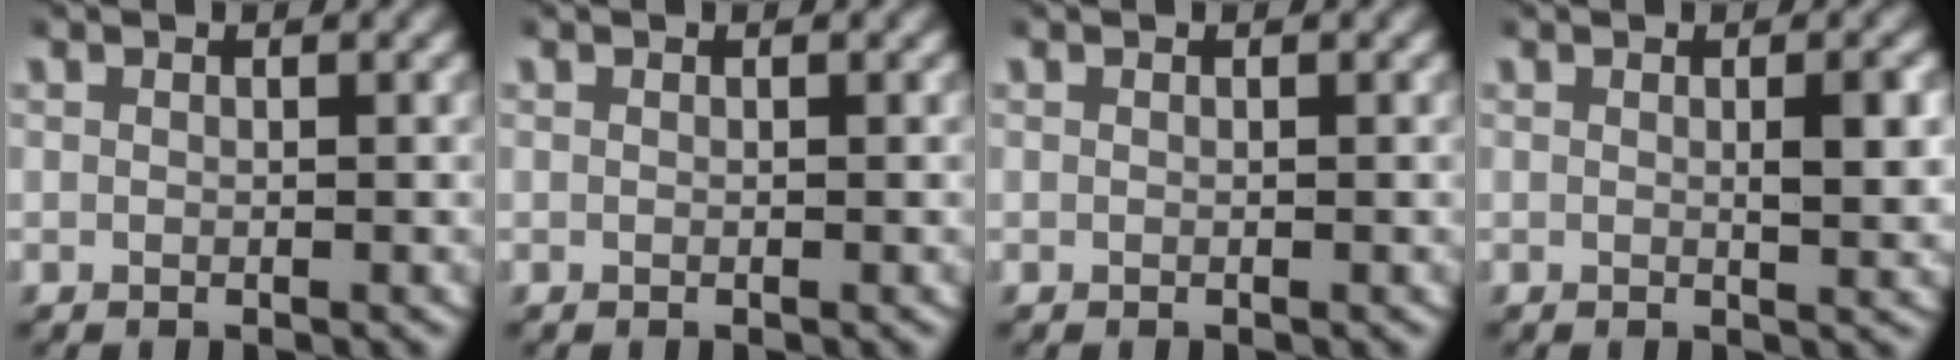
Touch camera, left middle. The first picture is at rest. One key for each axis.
{"total": 0.0}
{"total": 0.0}
{"total": 1.8, "fx": 0.4, "fy": 0.1, "fz": 1.7, "tx": -0.025, "ty": -0.006, "tz": 0.006}